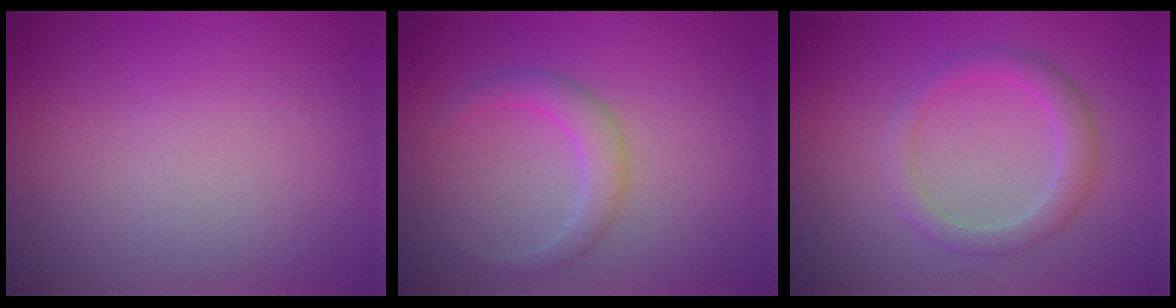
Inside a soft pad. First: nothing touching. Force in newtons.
{"total": 2.3, "press": 2.2, "slide": 0.3}
{"total": 2.6, "press": 2.6, "slide": 0.1}